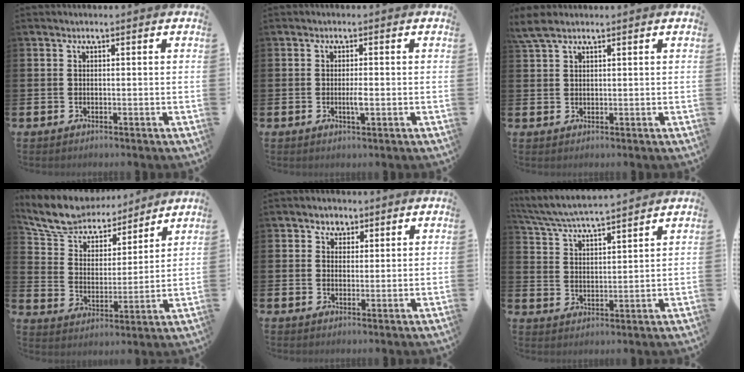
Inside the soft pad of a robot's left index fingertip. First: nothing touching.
{"total": 1.6, "force": [-0.3, 0.3, 1.6], "torque": [-0.030, 0.000, -0.006]}
{"total": 3.4, "force": [2.6, 1.2, 1.8], "torque": [-0.040, 0.001, 0.047]}
{"total": 9.1, "force": [8.4, 3.0, 1.8], "torque": [-0.079, -0.055, 0.152]}
{"total": 2.7, "force": [2.1, 1.8, 0.1], "torque": [-0.003, 0.002, 0.036]}
{"total": 5.6, "force": [5.4, 0.1, 1.1], "torque": [-0.050, -0.035, 0.095]}